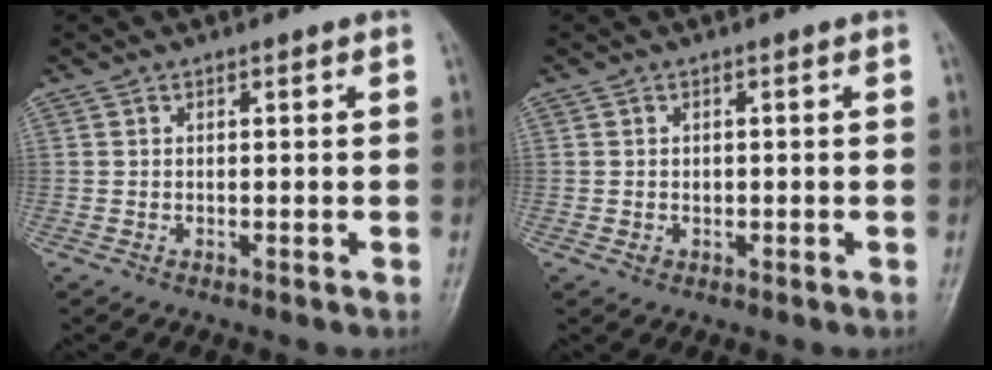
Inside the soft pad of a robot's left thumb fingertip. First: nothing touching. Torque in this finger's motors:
{"motor_torque": [-0.06, 0.06, 0.00, 0.00, 0.00]}